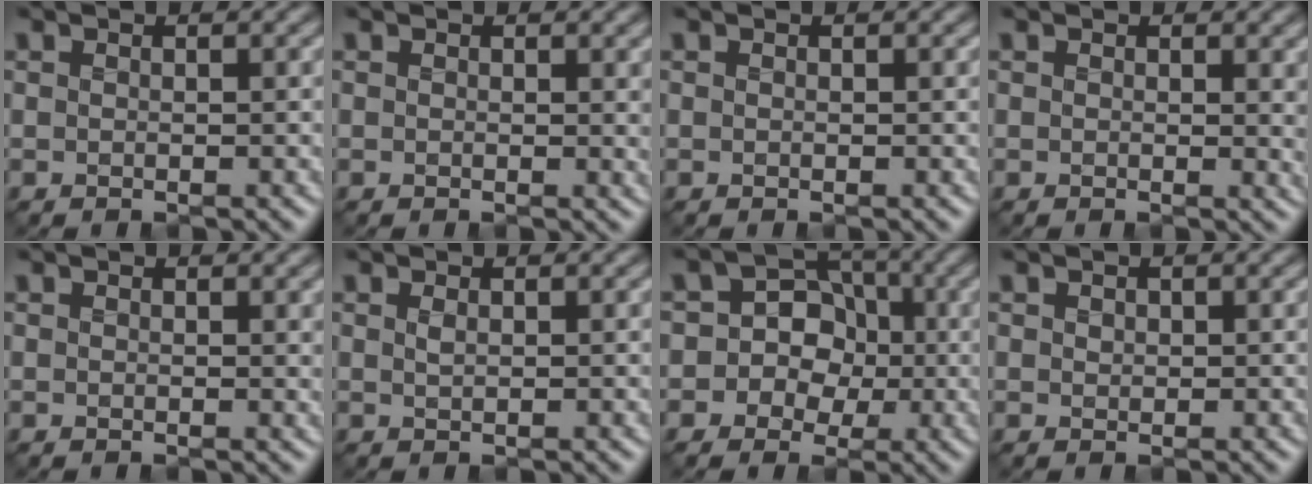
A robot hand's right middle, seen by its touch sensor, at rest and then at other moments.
{"total": 1.2, "force": [0.8, 0.5, 0.7], "torque": [-0.010, 0.000, 0.015]}
{"total": 0.0}
{"total": 2.3, "force": [1.2, 1.1, 1.6], "torque": [-0.021, -0.001, 0.019]}
{"total": 0.8, "force": [0.6, 0.4, 0.4], "torque": [-0.007, 0.000, 0.011]}
{"total": 0.5, "force": [0.0, 0.2, 0.5], "torque": [-0.014, 0.000, 0.001]}
{"total": 7.3, "force": [-0.7, 6.7, 2.9], "torque": [-0.025, 0.050, -0.053]}
{"total": 0.7, "force": [0.3, 0.6, 0.3], "torque": [-0.007, -0.003, 0.003]}